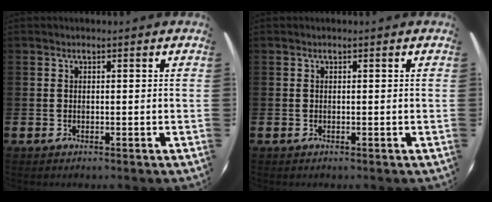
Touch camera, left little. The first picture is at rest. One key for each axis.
{"total": 0.0}